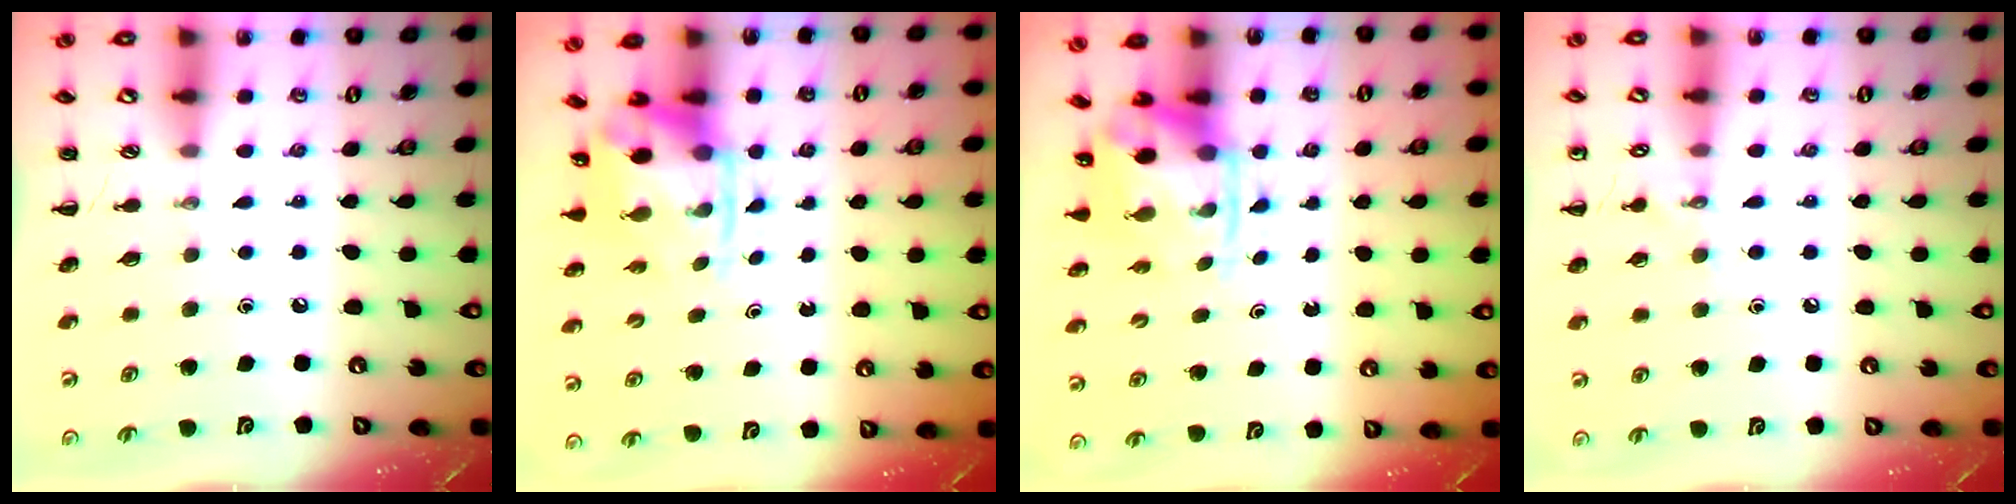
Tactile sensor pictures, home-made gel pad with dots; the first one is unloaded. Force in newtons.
{"total": 3.8, "press": 3.7, "slide": 0.8}
{"total": 3.8, "press": 3.7, "slide": 0.8}
{"total": 7.2, "press": 6.8, "slide": 2.1}